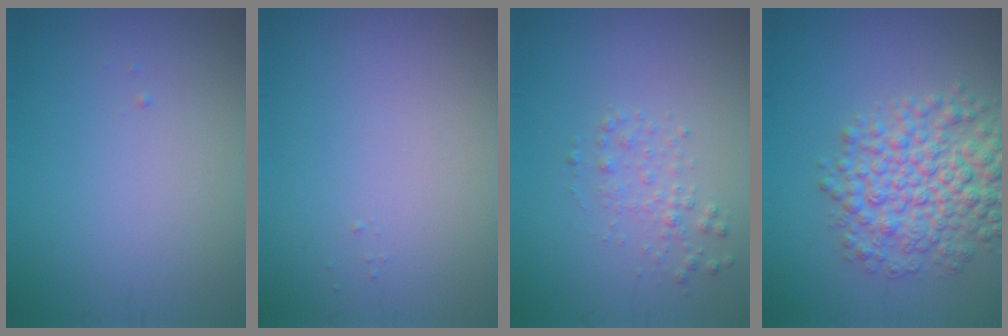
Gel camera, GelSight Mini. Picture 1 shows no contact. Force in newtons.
{"total": 0.0}
{"total": 1.6, "press": 1.6, "slide": 0.0}
{"total": 6.8, "press": 6.8, "slide": 0.1}